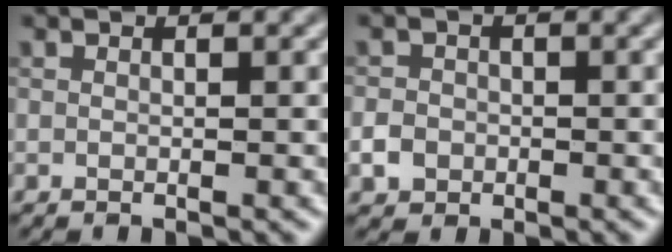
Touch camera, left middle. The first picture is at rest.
{"total": 1.9, "force": [-0.6, 1.7, 0.6], "torque": [-0.008, 0.001, -0.016]}